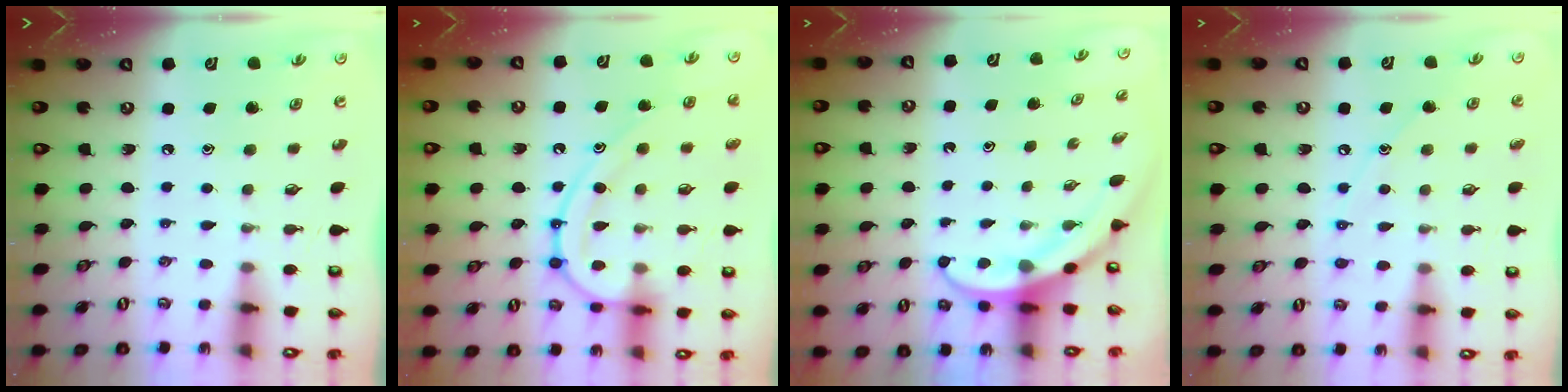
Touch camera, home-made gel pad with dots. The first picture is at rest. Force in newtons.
{"total": 14.8, "press": 14.8, "slide": 1.5}
{"total": 3.8, "press": 3.8, "slide": 0.3}
{"total": 6.7, "press": 6.7, "slide": 0.5}